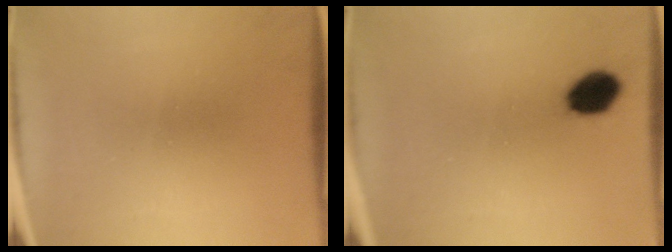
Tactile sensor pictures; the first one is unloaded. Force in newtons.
{"total": 6.3}